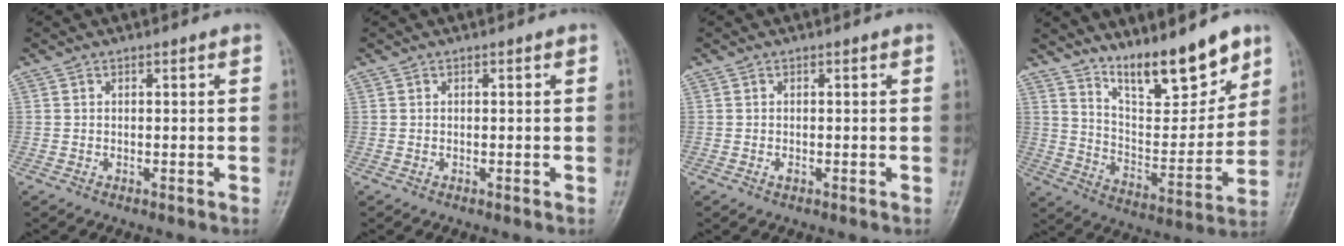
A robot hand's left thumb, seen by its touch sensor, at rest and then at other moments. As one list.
[{"total": 0.0}, {"total": 0.8, "force": [-0.2, 0.5, 0.6], "torque": [-0.007, -0.001, -0.005]}, {"total": 15.8, "force": [11.6, 5.1, 9.5], "torque": [-0.107, -0.082, 0.201]}]